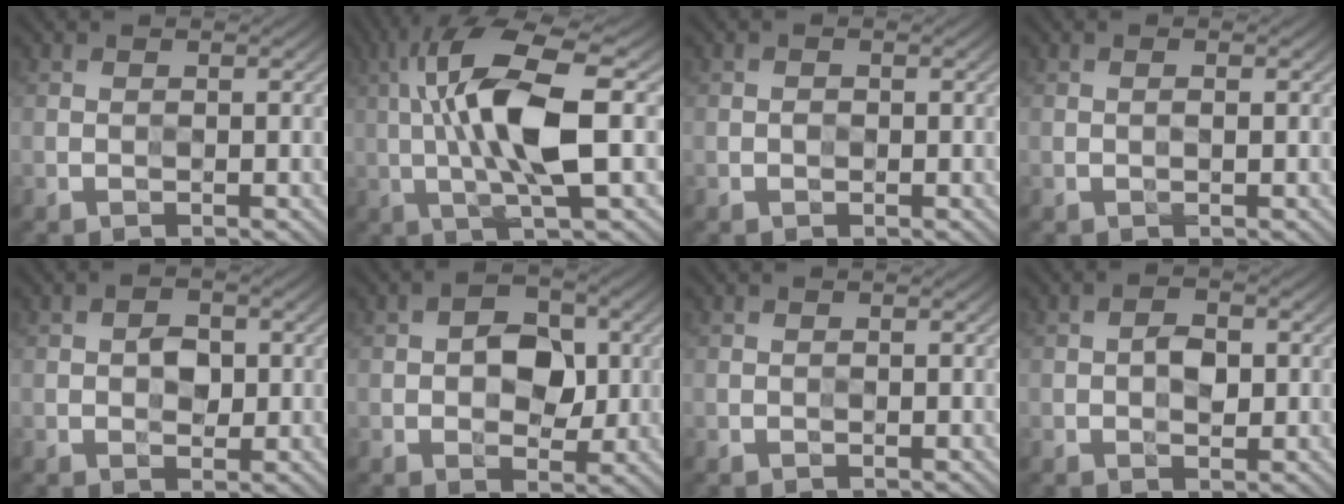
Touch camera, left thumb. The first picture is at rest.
{"total": 12.7, "force": [1.1, 3.3, 12.3], "torque": [-0.245, 0.016, 0.021]}
{"total": 0.6, "force": [-0.1, 0.5, 0.3], "torque": [-0.003, -0.002, -0.004]}
{"total": 0.6, "force": [0.0, 0.1, 0.6], "torque": [-0.010, 0.000, -0.001]}
{"total": 2.6, "force": [0.1, 1.8, 1.9], "torque": [-0.032, -0.001, -0.001]}
{"total": 5.7, "force": [0.3, 3.8, 4.2], "torque": [-0.059, 0.001, -0.002]}
{"total": 0.0}
{"total": 2.8, "force": [0.0, 1.6, 2.3], "torque": [-0.038, 0.001, -0.004]}